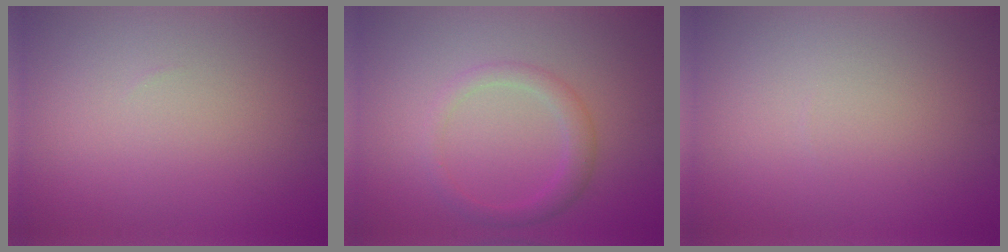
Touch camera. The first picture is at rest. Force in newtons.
{"total": 2.3, "press": 2.3, "slide": 0.0}
{"total": 0.0}